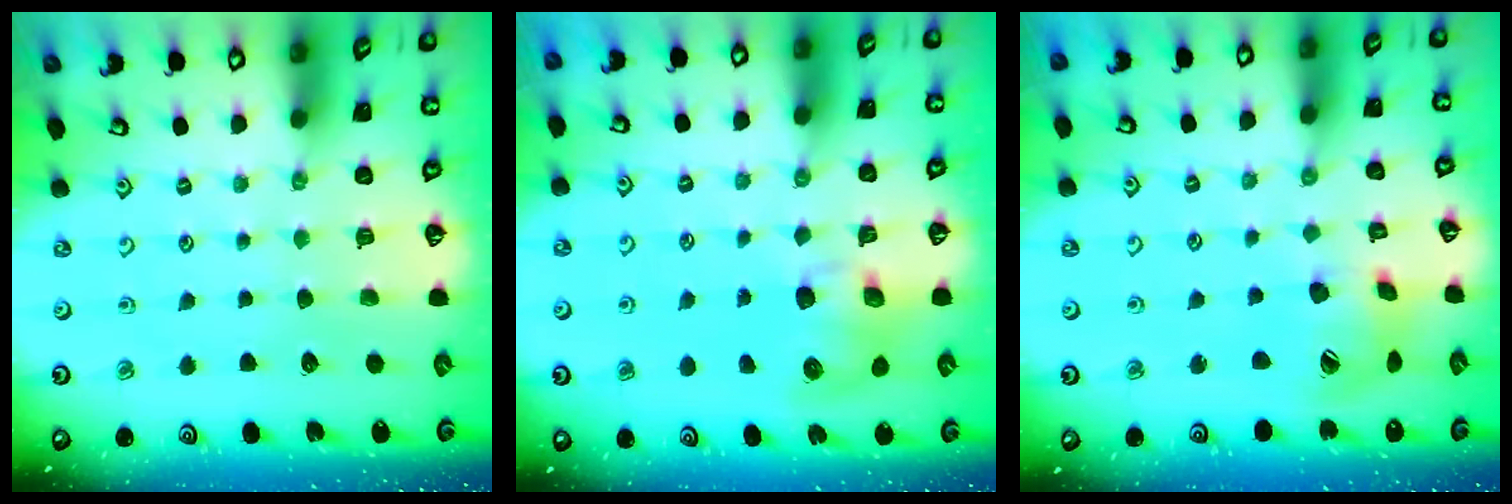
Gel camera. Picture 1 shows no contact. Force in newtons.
{"total": 8.8, "press": 8.7, "slide": 1.2}
{"total": 14.4, "press": 14.3, "slide": 2.0}